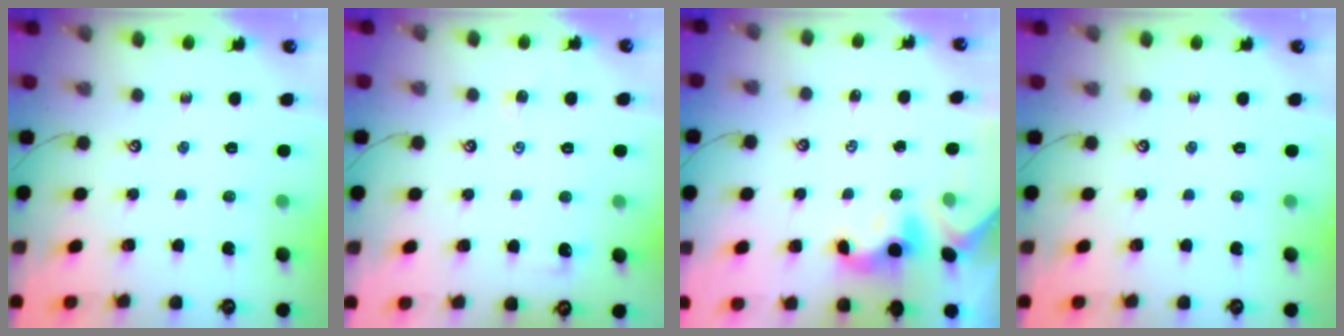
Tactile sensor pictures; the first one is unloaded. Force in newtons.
{"total": 0.0}
{"total": 0.0}
{"total": 0.0}